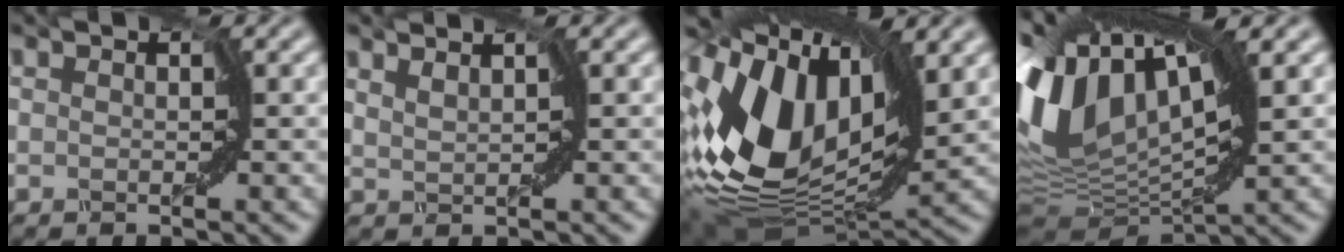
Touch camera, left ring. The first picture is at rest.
{"total": 1.6, "force": [1.5, -0.5, -0.2], "torque": [-0.008, -0.007, 0.032]}
{"total": 13.7, "force": [1.5, 8.2, 10.8], "torque": [-0.242, 0.004, 0.026]}
{"total": 12.9, "force": [3.2, 6.3, 10.8], "torque": [-0.249, 0.018, 0.060]}